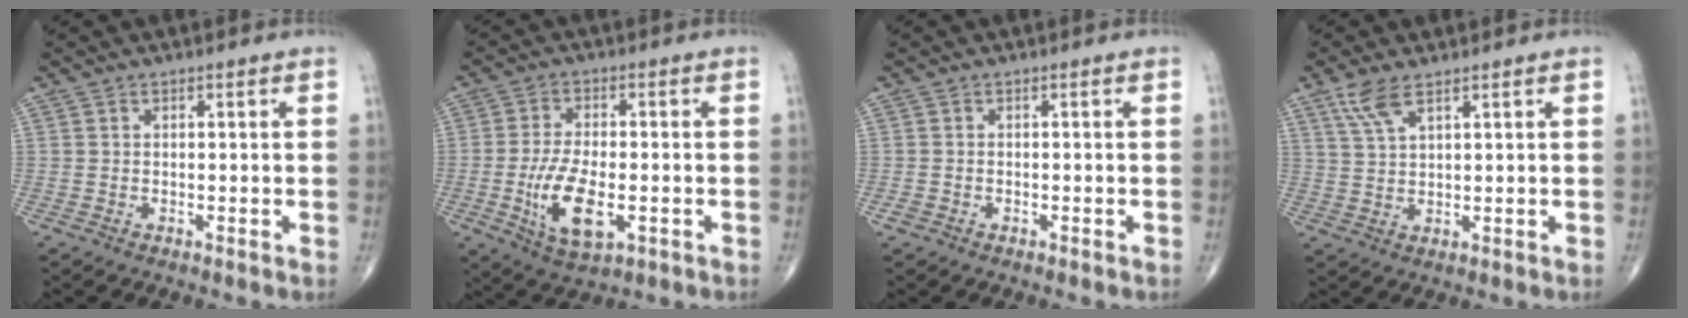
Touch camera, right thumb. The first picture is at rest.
{"total": 10.9, "force": [-2.7, 5.1, 9.3], "torque": [-0.176, -0.002, -0.042]}
{"total": 1.1, "force": [-0.6, 0.8, 0.4], "torque": [-0.010, 0.003, -0.011]}
{"total": 5.2, "force": [3.2, 1.7, 3.6], "torque": [-0.081, -0.003, 0.073]}